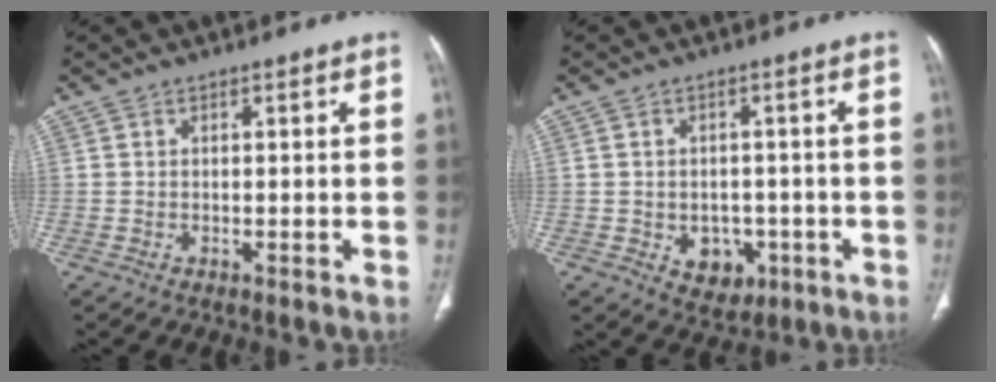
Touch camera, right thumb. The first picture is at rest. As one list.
[{"total": 6.3, "force": [-1.9, 4.9, 3.5], "torque": [-0.022, 0.010, -0.014]}]